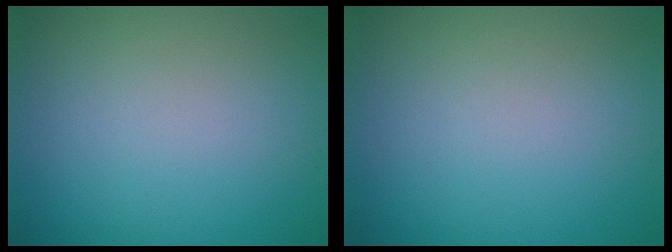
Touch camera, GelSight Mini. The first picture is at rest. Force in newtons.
{"total": 0.0}